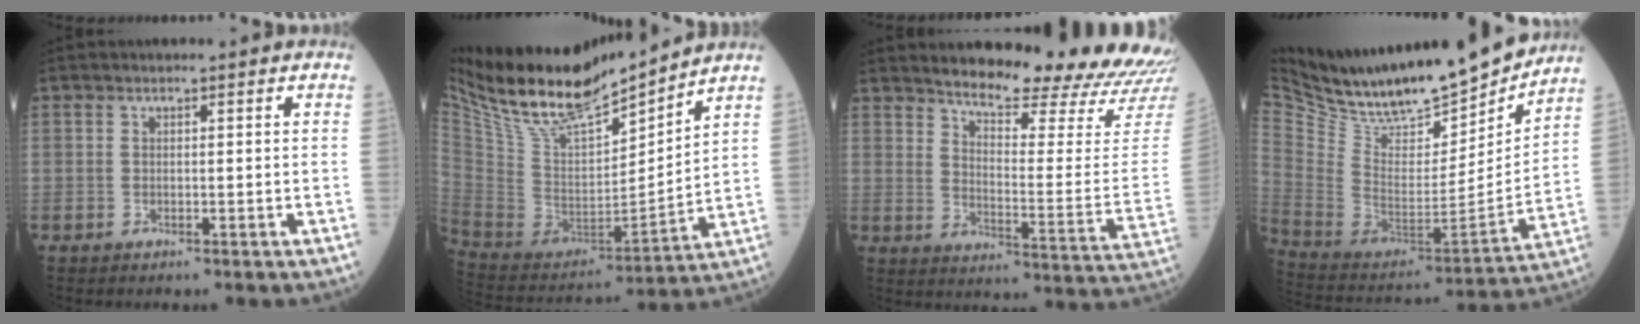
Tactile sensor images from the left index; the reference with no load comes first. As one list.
[{"total": 18.7, "force": [15.8, 2.9, 9.4], "torque": [-0.184, -0.003, 0.301]}, {"total": 22.4, "force": [20.8, 0.6, 8.2], "torque": [-0.117, -0.108, 0.254]}, {"total": 25.9, "force": [22.6, 6.4, 11.0], "torque": [-0.213, -0.040, 0.354]}]